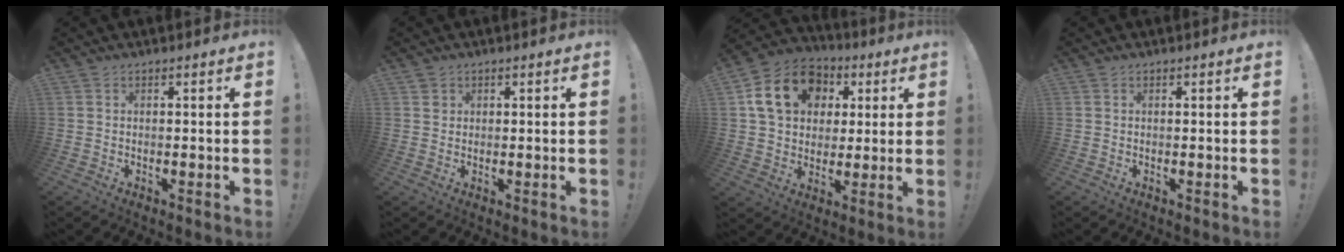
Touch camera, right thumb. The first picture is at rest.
{"total": 1.3, "force": [0.7, 1.0, 0.2], "torque": [0.007, -0.004, 0.011]}
{"total": 17.1, "force": [5.8, 13.2, 9.1], "torque": [-0.141, -0.002, 0.117]}
{"total": 0.0}